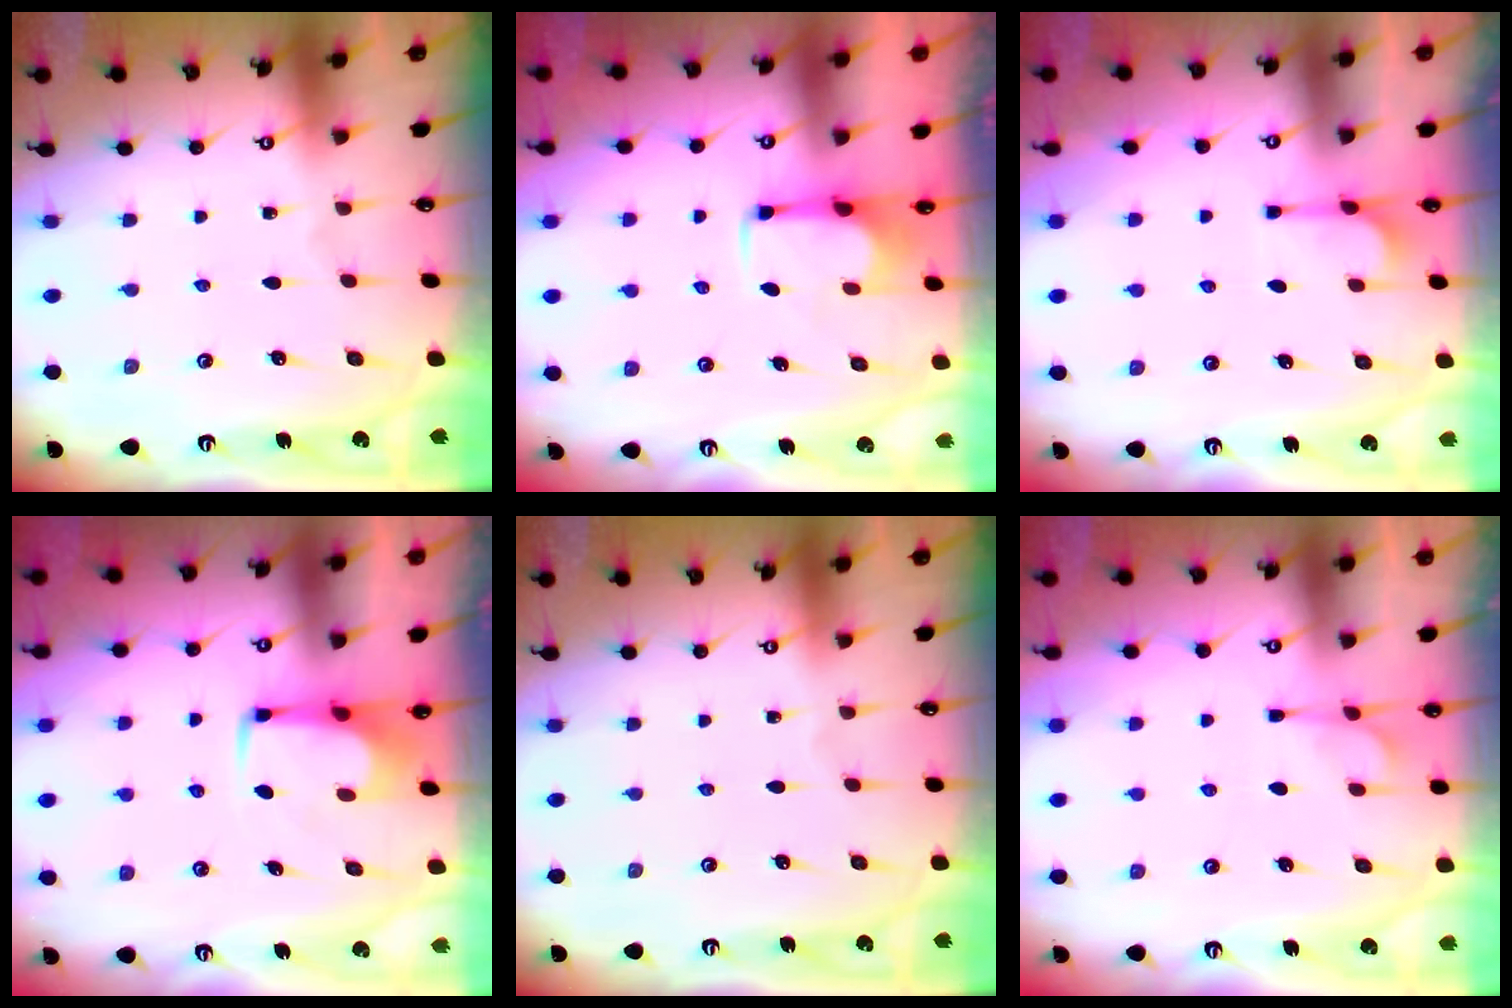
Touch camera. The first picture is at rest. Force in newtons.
{"total": 2.7, "press": 2.6, "slide": 1.0}
{"total": 4.5, "press": 4.4, "slide": 1.1}
{"total": 1.9, "press": 1.7, "slide": 0.7}
{"total": 0.0}
{"total": 4.8, "press": 4.6, "slide": 1.3}